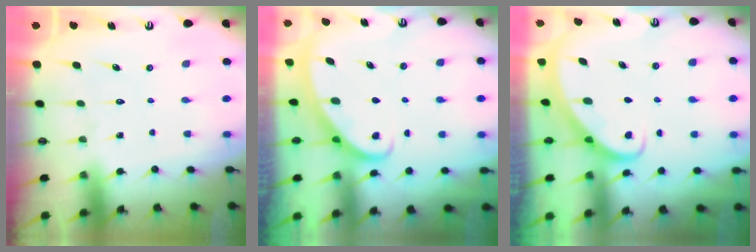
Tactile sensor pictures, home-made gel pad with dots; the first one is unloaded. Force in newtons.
{"total": 3.0, "press": 3.0, "slide": 0.1}
{"total": 2.9, "press": 2.9, "slide": 0.2}